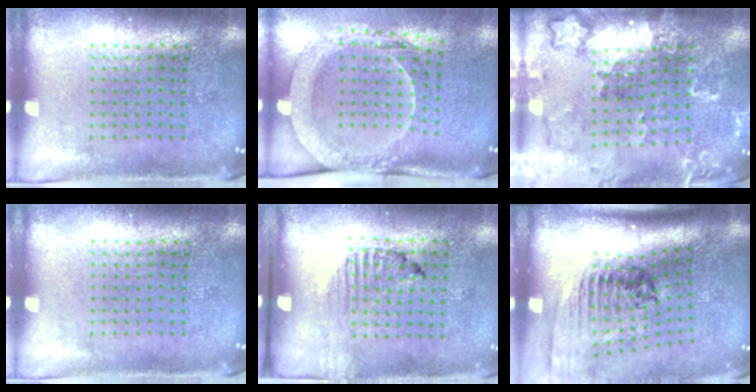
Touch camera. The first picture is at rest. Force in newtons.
{"total": 2.1, "press": 2.0, "slide": 0.5}
{"total": 1.8, "press": 1.7, "slide": 0.2}
{"total": 0.0}
{"total": 1.3, "press": 1.1, "slide": 0.6}
{"total": 2.5, "press": 1.8, "slide": 1.8}